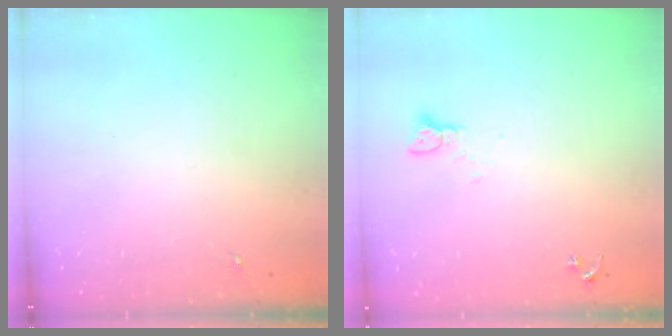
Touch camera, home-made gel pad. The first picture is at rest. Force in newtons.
{"total": 2.1, "press": 2.1, "slide": 0.2}